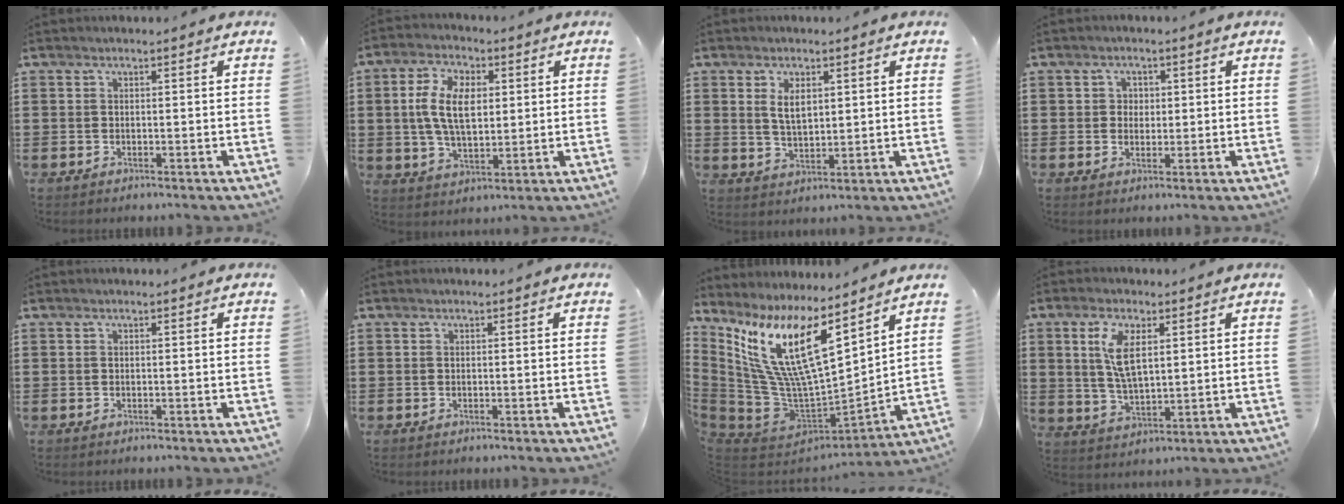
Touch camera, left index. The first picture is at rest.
{"total": 8.8, "force": [1.4, 4.9, 7.1], "torque": [-0.165, 0.010, 0.017]}
{"total": 3.7, "force": [1.4, 1.8, 2.9], "torque": [-0.055, 0.003, 0.022]}
{"total": 2.2, "force": [0.3, 2.1, 0.6], "torque": [-0.022, 0.009, 0.002]}
{"total": 0.0}
{"total": 0.0}
{"total": 15.7, "force": [8.3, 4.8, 12.4], "torque": [-0.296, -0.055, 0.138]}
{"total": 7.1, "force": [2.4, 3.1, 5.9], "torque": [-0.124, 0.003, 0.038]}